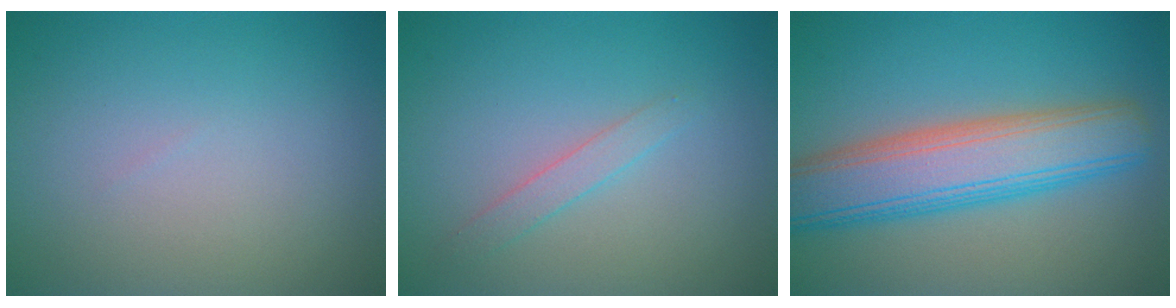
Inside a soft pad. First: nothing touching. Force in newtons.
{"total": 1.4, "press": 1.4, "slide": 0.0}
{"total": 8.4, "press": 8.4, "slide": 0.3}